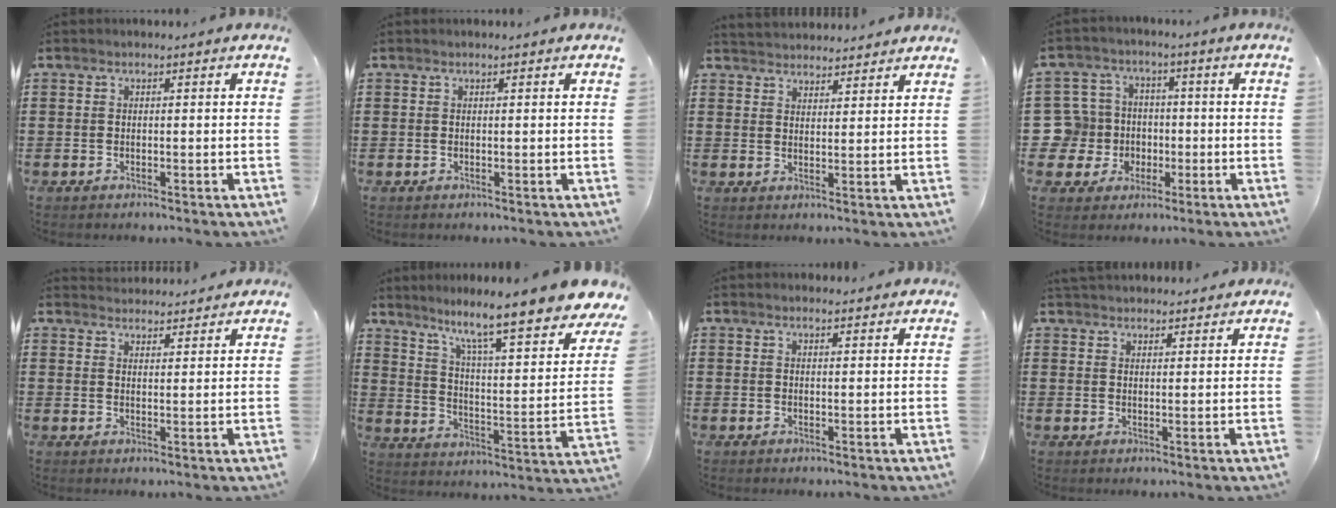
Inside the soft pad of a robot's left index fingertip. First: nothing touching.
{"total": 0.0}
{"total": 3.1, "force": [3.0, 0.3, -0.5], "torque": [0.000, -0.009, 0.058]}
{"total": 9.1, "force": [-0.4, 8.9, 2.0], "torque": [-0.107, 0.009, -0.006]}
{"total": 3.0, "force": [2.9, 0.1, -0.2], "torque": [-0.003, -0.010, 0.056]}
{"total": 9.8, "force": [8.0, 0.2, 5.7], "torque": [-0.125, -0.063, 0.123]}
{"total": 1.6, "force": [1.5, 0.1, 0.4], "torque": [-0.011, 0.002, 0.030]}
{"total": 2.8, "force": [2.8, 0.4, 0.2], "torque": [-0.011, -0.001, 0.054]}